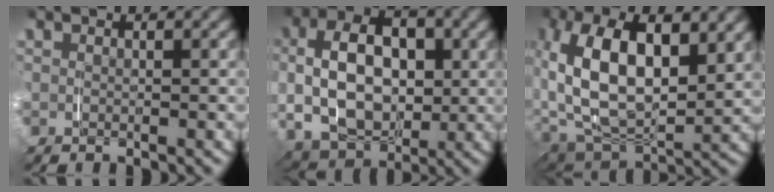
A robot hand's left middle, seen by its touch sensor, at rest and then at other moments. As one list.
[{"total": 8.0, "force": [1.0, 6.1, 5.1], "torque": [-0.057, 0.006, 0.009]}, {"total": 6.5, "force": [1.8, 4.5, 4.4], "torque": [-0.082, -0.001, 0.026]}]